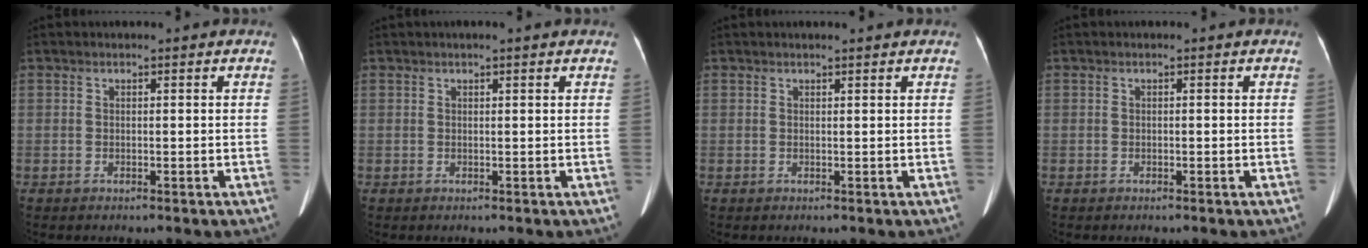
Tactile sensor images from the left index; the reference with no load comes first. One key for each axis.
{"total": 1.5, "fx": 1.1, "fy": 0.0, "fz": 1.0, "tx": -0.016, "ty": 0.018, "tz": 0.018}
{"total": 2.1, "fx": 1.9, "fy": 0.1, "fz": 0.9, "tx": -0.012, "ty": 0.015, "tz": 0.024}
{"total": 0.0}